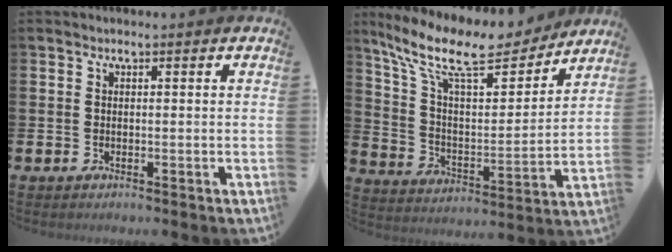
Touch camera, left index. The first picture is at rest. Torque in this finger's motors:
{"motor_torque": [0.97, -1.17, 1.05, 0.21]}